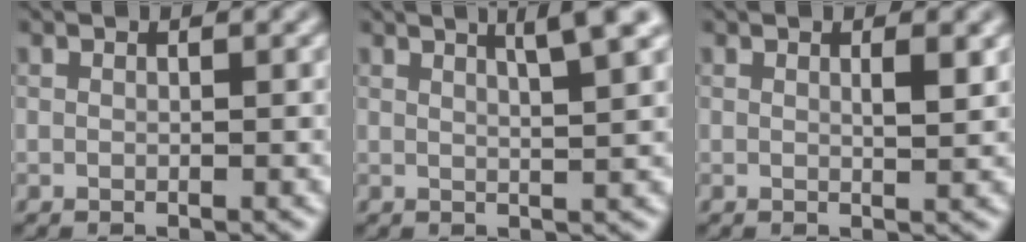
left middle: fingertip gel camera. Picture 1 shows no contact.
{"total": 3.7, "force": [2.1, 0.5, 3.0], "torque": [-0.032, 0.007, 0.032]}
{"total": 1.5, "force": [0.6, 0.3, 1.4], "torque": [-0.018, -0.002, 0.008]}